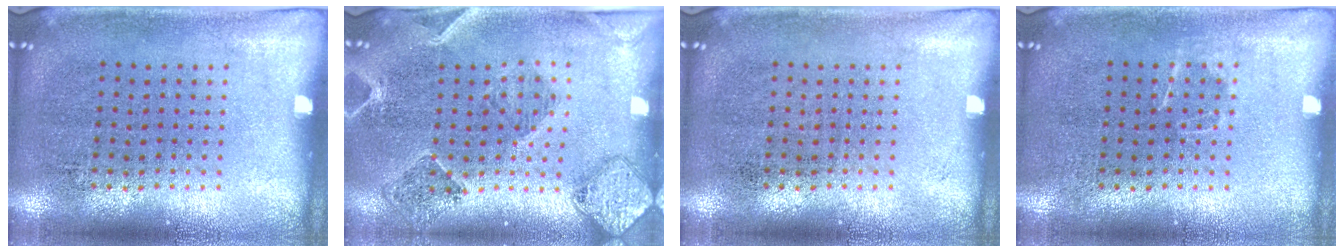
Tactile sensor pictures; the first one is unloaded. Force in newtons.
{"total": 0.9, "press": 0.9, "slide": 0.2}
{"total": 0.0}
{"total": 0.7, "press": 0.6, "slide": 0.3}